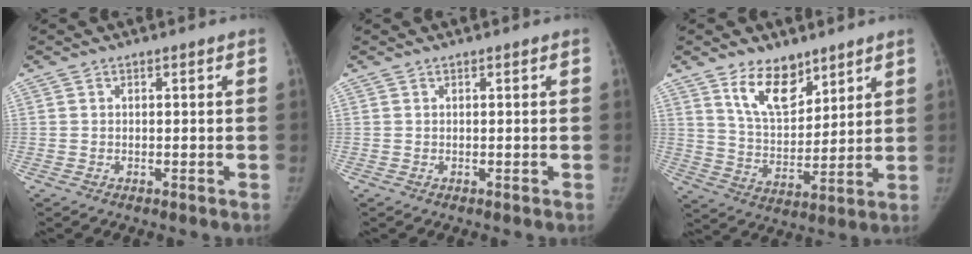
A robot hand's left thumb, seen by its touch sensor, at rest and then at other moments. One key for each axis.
{"total": 0.0}
{"total": 10.9, "fx": 7.2, "fy": 5.7, "fz": 5.9, "tx": -0.071, "ty": -0.057, "tz": 0.136}